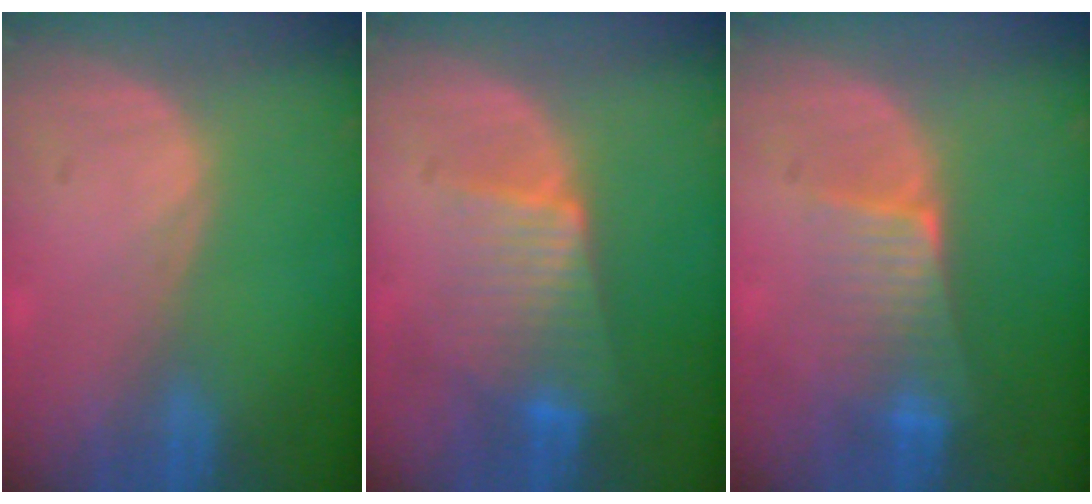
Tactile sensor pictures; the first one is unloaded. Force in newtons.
{"total": 6.5, "press": 6.1, "slide": 2.3}
{"total": 6.3, "press": 5.5, "slide": 3.1}